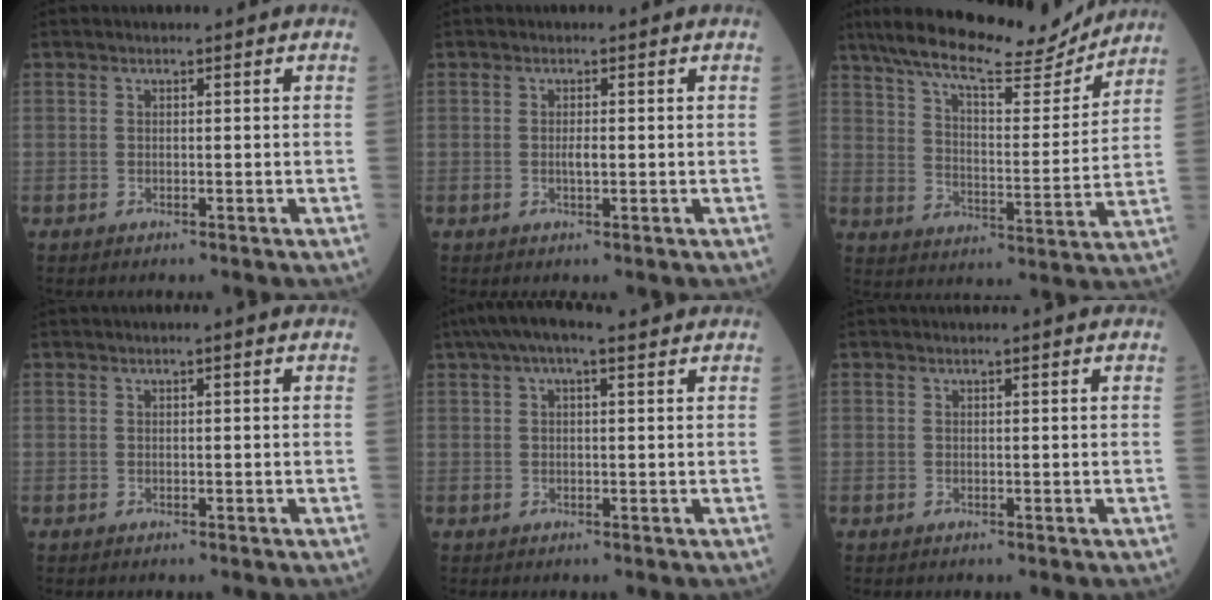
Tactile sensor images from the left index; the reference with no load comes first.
{"total": 1.4, "force": [-0.1, 0.3, 1.3], "torque": [-0.027, 0.000, -0.001]}
{"total": 19.3, "force": [16.8, 3.1, 9.0], "torque": [-0.159, 0.005, 0.254]}
{"total": 0.6, "force": [0.3, 0.0, 0.5], "torque": [-0.012, 0.003, 0.005]}
{"total": 7.6, "force": [5.3, 2.0, 5.0], "torque": [-0.092, 0.051, 0.087]}
{"total": 1.0, "force": [1.0, -0.1, 0.4], "torque": [-0.014, 0.001, 0.013]}